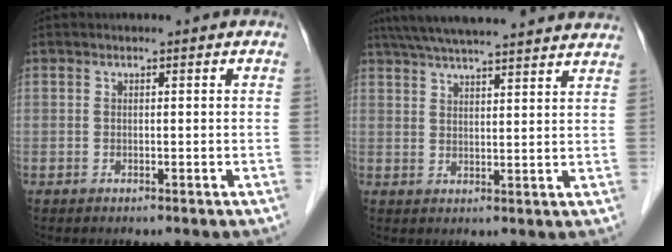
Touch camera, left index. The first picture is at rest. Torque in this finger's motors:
{"motor_torque": [-0.22, -0.52, 0.58, 0.14]}